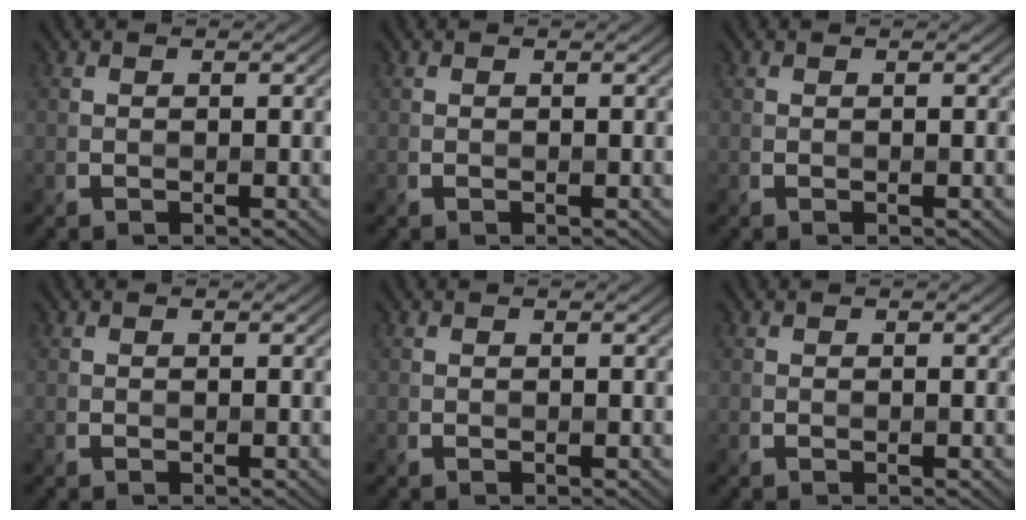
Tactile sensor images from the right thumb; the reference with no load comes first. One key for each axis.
{"total": 0.0}
{"total": 0.0}
{"total": 0.0}
{"total": 0.0}
{"total": 0.0}